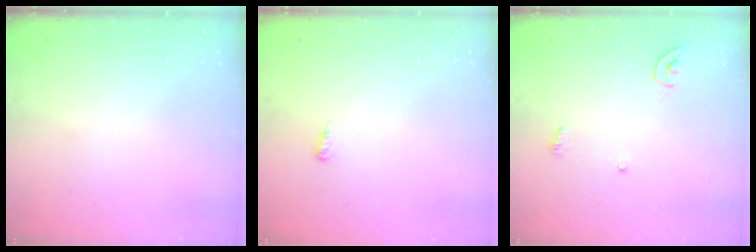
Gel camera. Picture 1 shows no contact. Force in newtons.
{"total": 3.6, "press": 2.7, "slide": 2.5}
{"total": 3.8, "press": 3.7, "slide": 0.3}